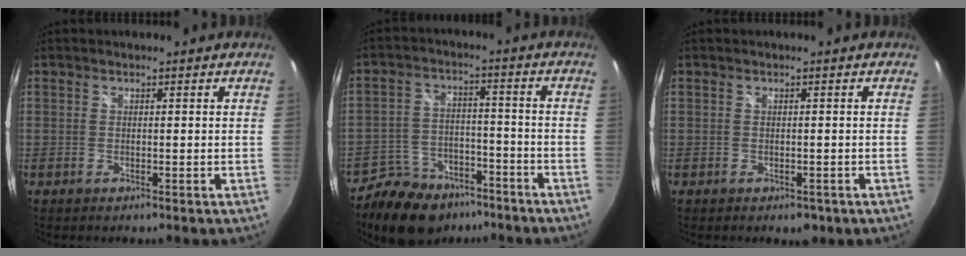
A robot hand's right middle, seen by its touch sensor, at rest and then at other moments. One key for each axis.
{"total": 13.9, "fx": -10.5, "fy": 7.6, "fz": 5.1, "tx": -0.120, "ty": 0.013, "tz": -0.155}
{"total": 2.1, "fx": -1.0, "fy": 1.5, "fz": 1.0, "tx": -0.017, "ty": -0.007, "tz": -0.010}